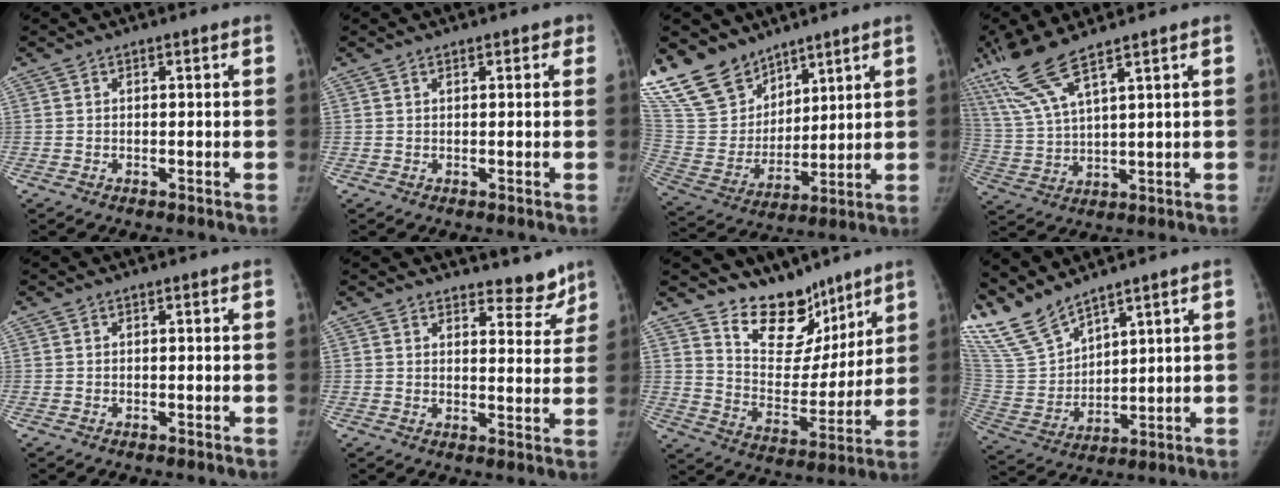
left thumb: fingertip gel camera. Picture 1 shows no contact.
{"total": 1.4, "force": [0.9, 0.7, 0.8], "torque": [0.002, 0.000, 0.006]}
{"total": 20.0, "force": [15.4, 11.0, 6.6], "torque": [-0.120, -0.058, 0.310]}
{"total": 11.7, "force": [8.1, 1.7, 8.3], "torque": [-0.196, -0.029, 0.173]}
{"total": 0.0}
{"total": 6.1, "force": [5.4, 2.6, 1.2], "torque": [0.016, -0.046, 0.065]}
{"total": 14.3, "force": [11.3, 7.6, 4.2], "torque": [-0.010, -0.088, 0.197]}
{"total": 12.8, "force": [11.5, 2.7, 4.8], "torque": [-0.101, -0.053, 0.259]}